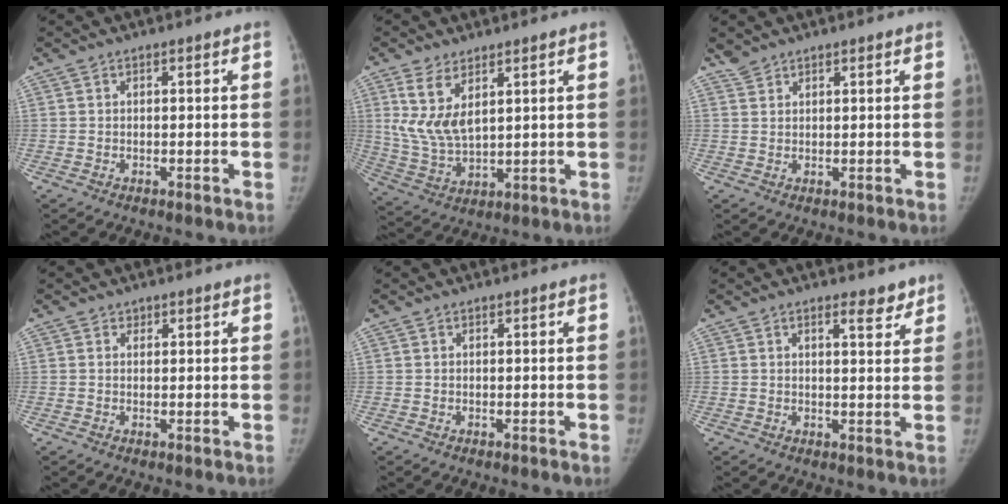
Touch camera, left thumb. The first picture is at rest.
{"total": 9.6, "force": [4.2, 4.6, 7.4], "torque": [-0.144, -0.018, 0.098]}
{"total": 2.1, "force": [1.9, 0.8, 0.1], "torque": [0.006, -0.002, 0.036]}
{"total": 1.0, "force": [0.7, 0.6, 0.1], "torque": [0.010, -0.004, 0.008]}
{"total": 0.0}
{"total": 3.8, "force": [2.7, 1.3, 2.3], "torque": [-0.016, -0.017, 0.036]}